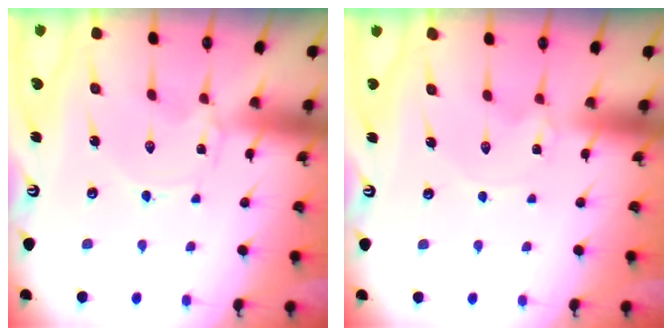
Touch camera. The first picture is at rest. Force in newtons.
{"total": 0.0}